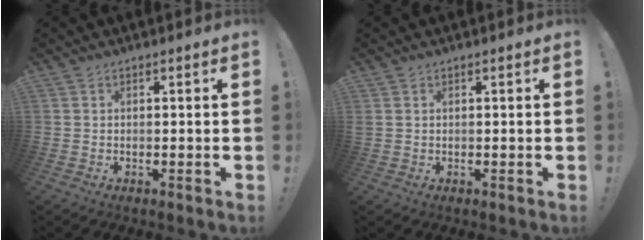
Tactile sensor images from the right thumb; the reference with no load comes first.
{"total": 0.6, "force": [0.4, 0.1, 0.4], "torque": [-0.013, 0.001, 0.008]}